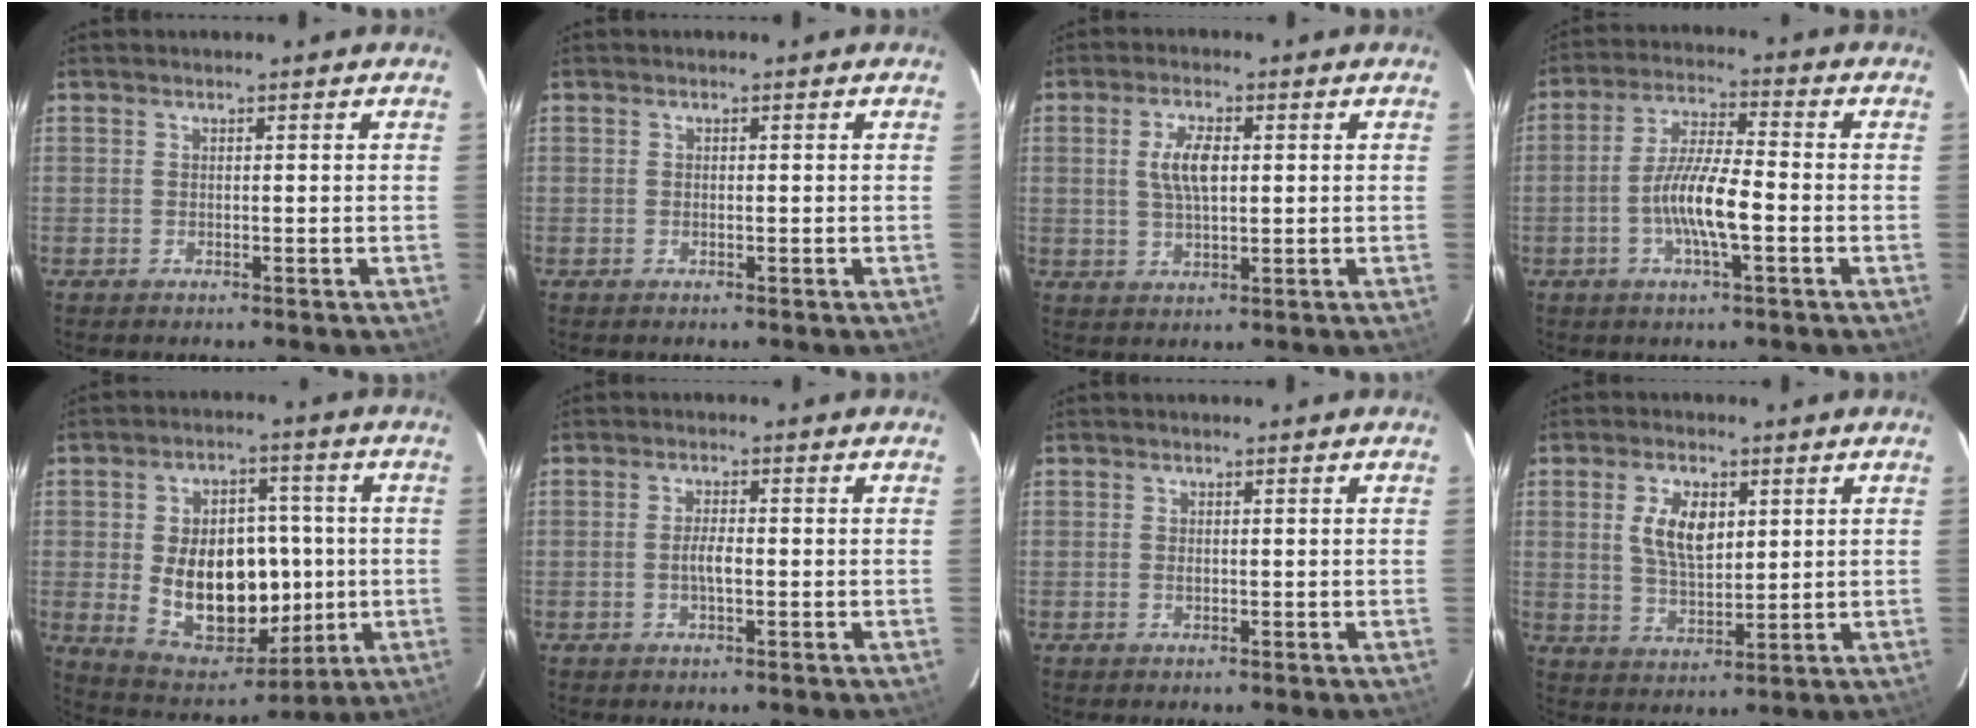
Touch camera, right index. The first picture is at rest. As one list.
[{"total": 0.0}, {"total": 5.8, "force": [1.1, 2.3, 5.2], "torque": [-0.100, 0.005, 0.022]}, {"total": 9.3, "force": [-2.7, 1.5, 8.8], "torque": [-0.173, 0.002, -0.052]}, {"total": 17.6, "force": [-1.1, 11.9, 12.9], "torque": [-0.241, 0.008, 0.012]}, {"total": 2.6, "force": [-0.6, 0.7, 2.4], "torque": [-0.047, 0.002, -0.011]}, {"total": 0.5, "force": [0.0, 0.3, 0.4], "torque": [-0.007, 0.000, 0.000]}, {"total": 7.8, "force": [2.3, 4.0, 6.3], "torque": [-0.121, 0.005, 0.048]}]